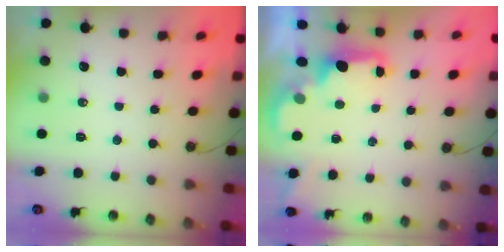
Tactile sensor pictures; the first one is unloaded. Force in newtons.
{"total": 2.0, "press": 1.9, "slide": 0.8}